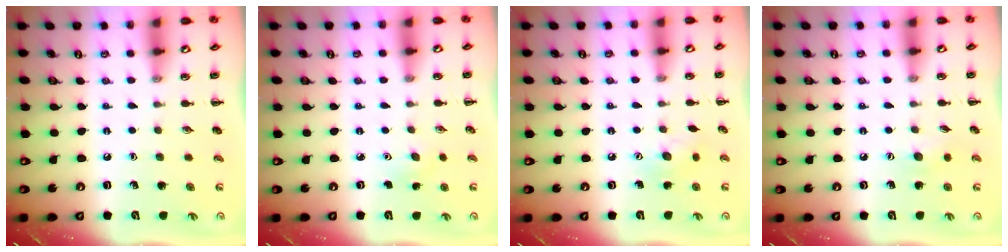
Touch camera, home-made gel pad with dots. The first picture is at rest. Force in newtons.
{"total": 2.9, "press": 2.8, "slide": 0.8}
{"total": 5.0, "press": 4.9, "slide": 1.1}
{"total": 5.6, "press": 5.5, "slide": 1.0}